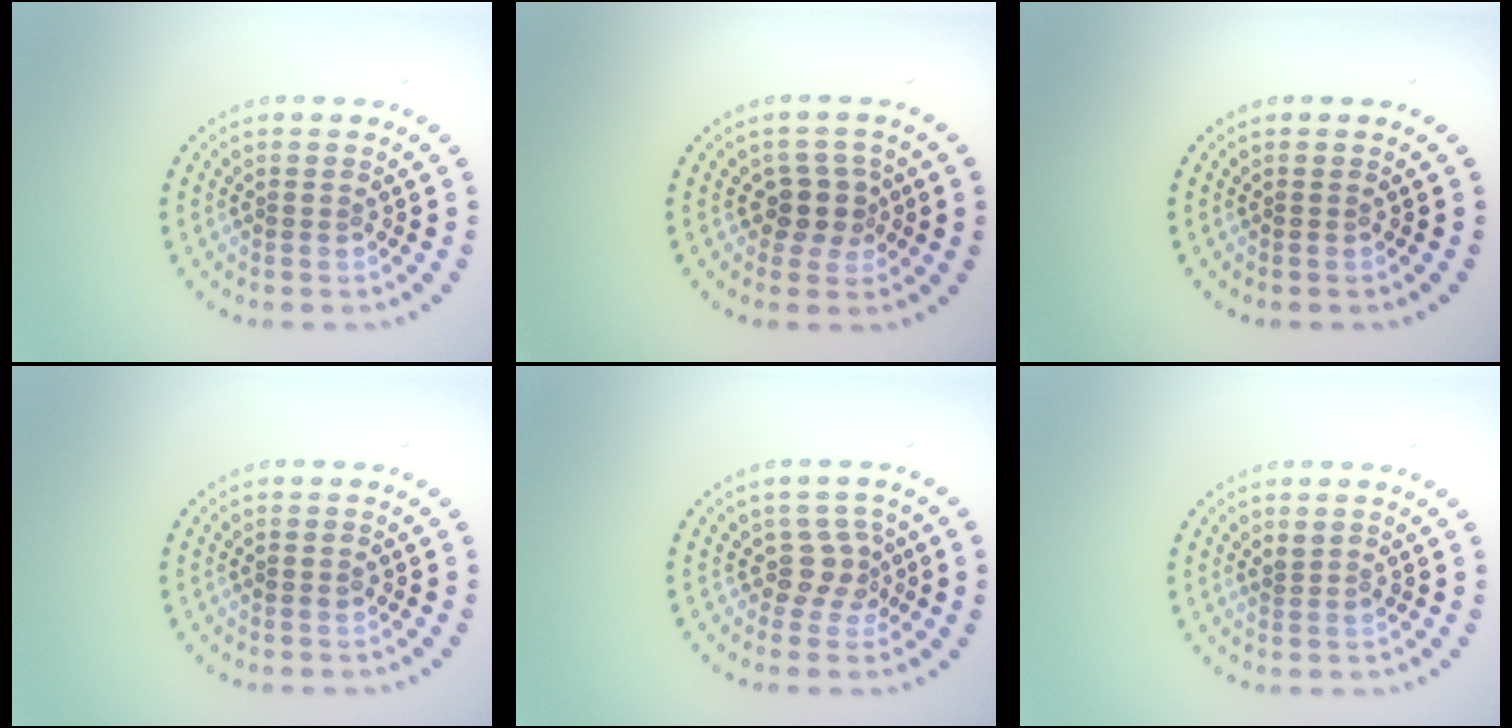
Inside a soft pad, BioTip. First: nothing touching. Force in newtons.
{"total": 2.5, "press": 2.0, "slide": 1.4}
{"total": 0.0}
{"total": 0.9, "press": 0.9, "slide": 0.1}
{"total": 2.4, "press": 1.7, "slide": 1.7}
{"total": 1.0, "press": 0.8, "slide": 0.6}